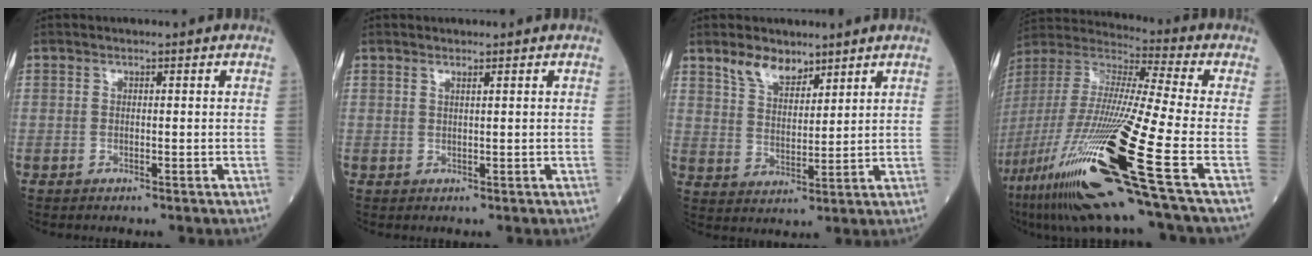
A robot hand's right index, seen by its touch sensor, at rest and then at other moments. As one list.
[{"total": 0.7, "force": [0.6, -0.2, 0.4], "torque": [-0.016, -0.005, 0.015]}, {"total": 5.7, "force": [4.4, 2.6, 2.5], "torque": [-0.052, 0.002, 0.093]}, {"total": 30.5, "force": [-14.3, 1.5, 27.0], "torque": [-0.561, -0.067, -0.268]}]